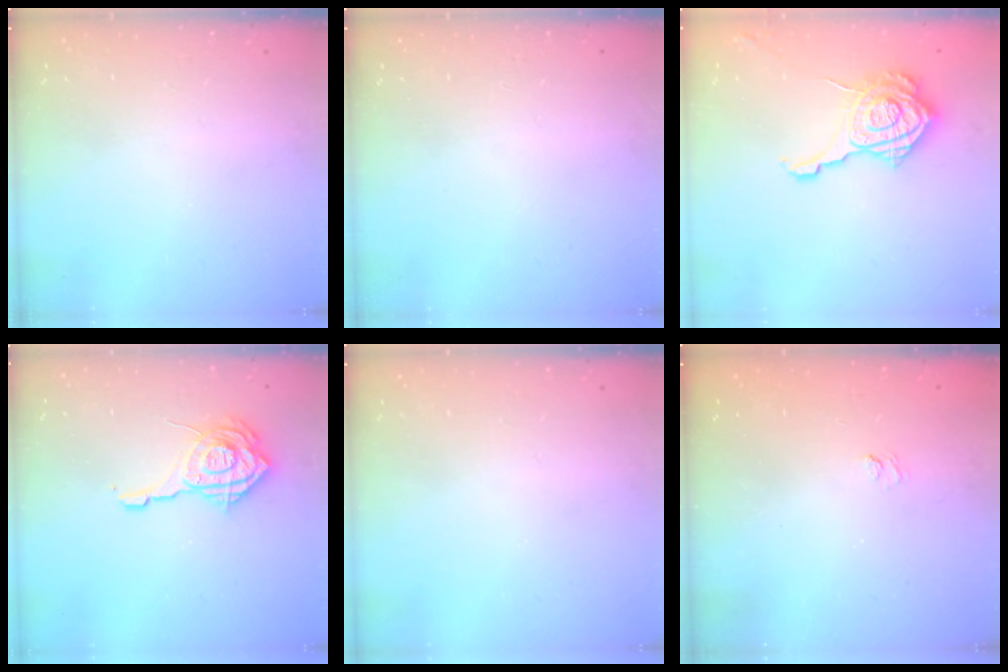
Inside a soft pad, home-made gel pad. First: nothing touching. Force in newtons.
{"total": 0.0}
{"total": 17.4, "press": 17.3, "slide": 1.0}
{"total": 14.5, "press": 14.5, "slide": 1.3}
{"total": 0.0}
{"total": 1.6, "press": 1.0, "slide": 1.2}